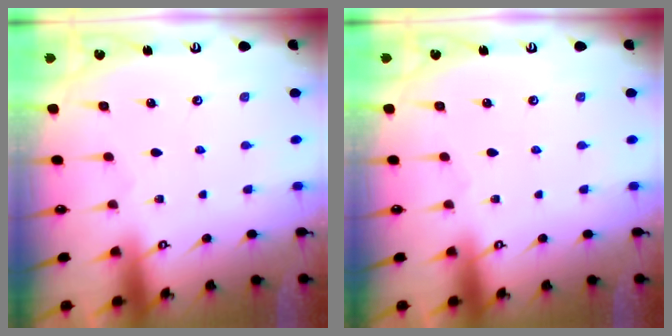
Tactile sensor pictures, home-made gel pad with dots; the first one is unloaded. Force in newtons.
{"total": 0.0}